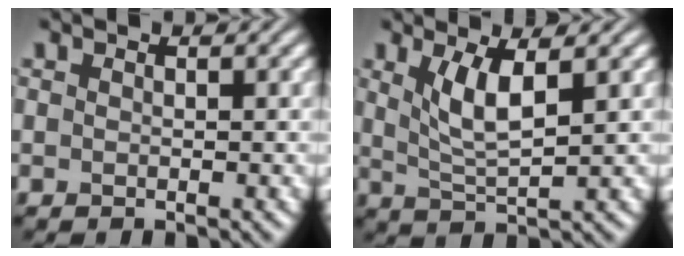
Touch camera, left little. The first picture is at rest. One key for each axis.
{"total": 3.8, "fx": 1.4, "fy": 1.0, "fz": 3.4, "tx": -0.074, "ty": -0.007, "tz": 0.031}